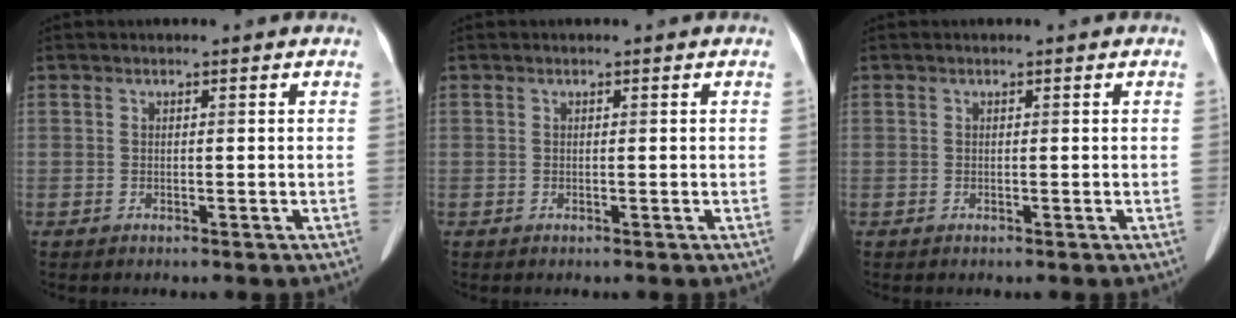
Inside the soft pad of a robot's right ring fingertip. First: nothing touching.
{"total": 0.0}
{"total": 0.0}